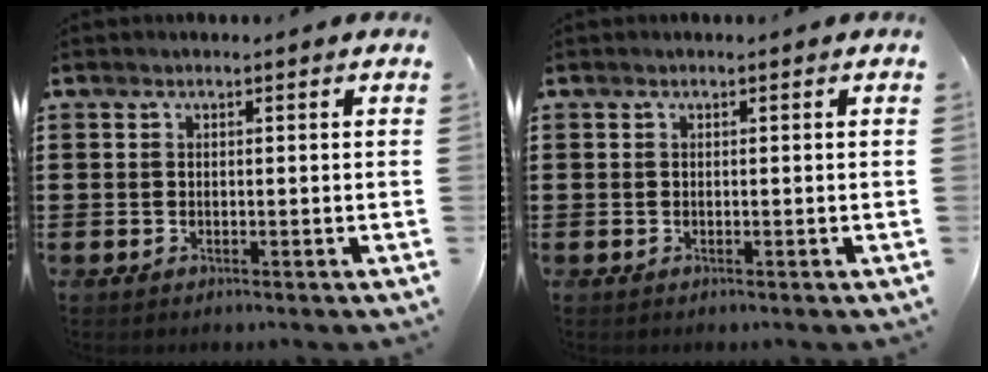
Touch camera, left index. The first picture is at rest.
{"total": 0.0}